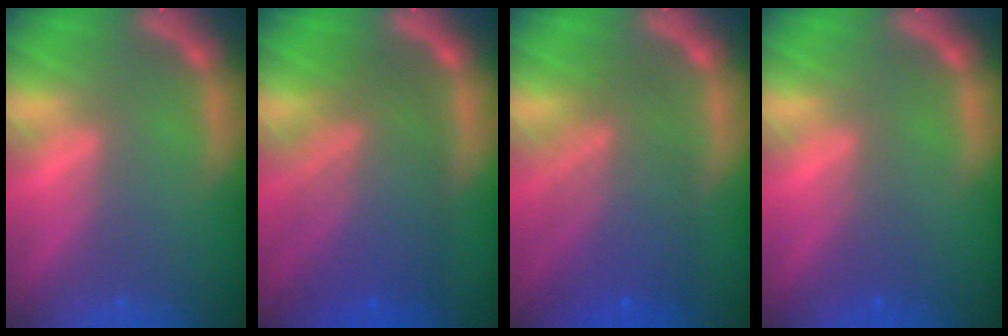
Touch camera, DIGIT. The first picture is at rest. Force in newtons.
{"total": 9.0}
{"total": 7.5}
{"total": 1.5}